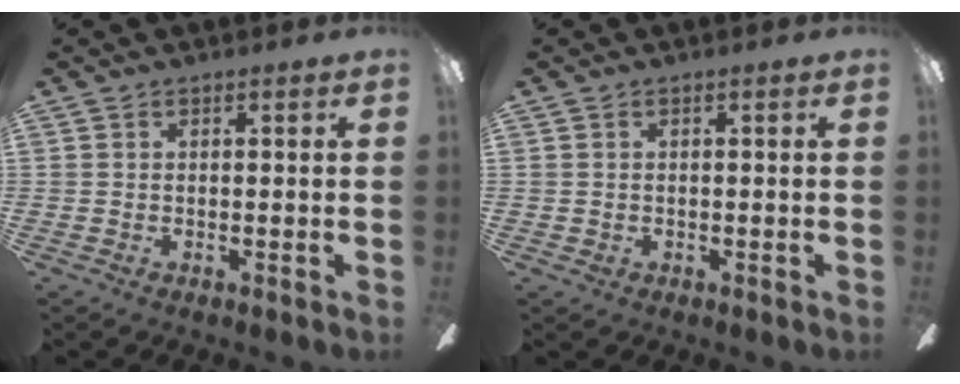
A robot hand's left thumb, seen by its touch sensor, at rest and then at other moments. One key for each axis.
{"total": 0.9, "fx": -0.3, "fy": 0.8, "fz": 0.4, "tx": -0.008, "ty": 0.002, "tz": -0.007}